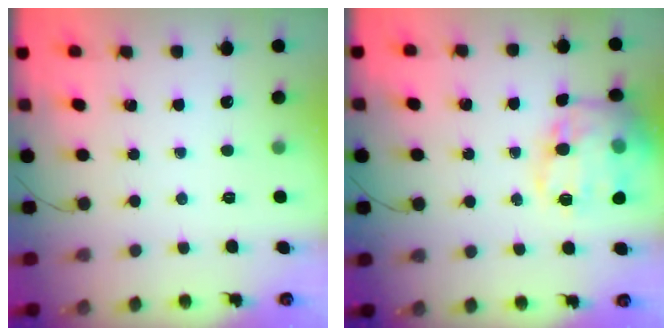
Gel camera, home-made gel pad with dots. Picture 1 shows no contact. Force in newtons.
{"total": 19.5, "press": 19.4, "slide": 2.3}